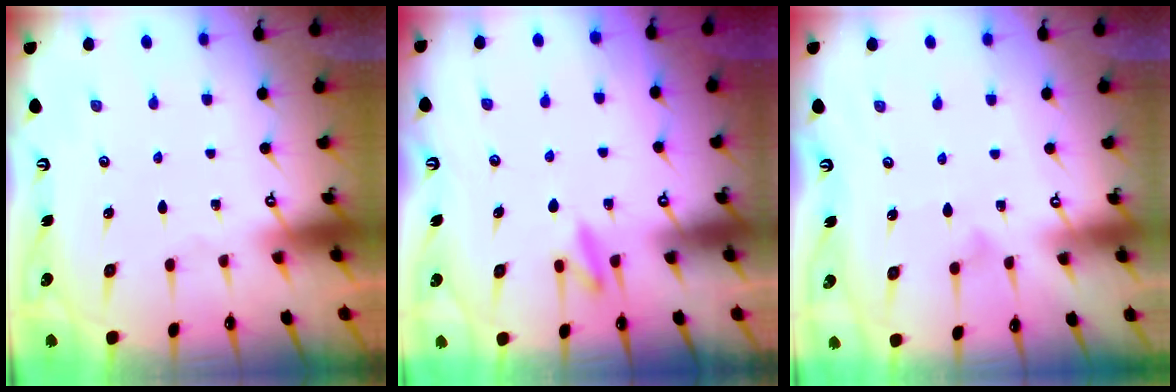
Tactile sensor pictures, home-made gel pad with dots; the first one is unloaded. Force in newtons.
{"total": 7.3, "press": 7.2, "slide": 1.3}
{"total": 4.8, "press": 4.8, "slide": 0.4}